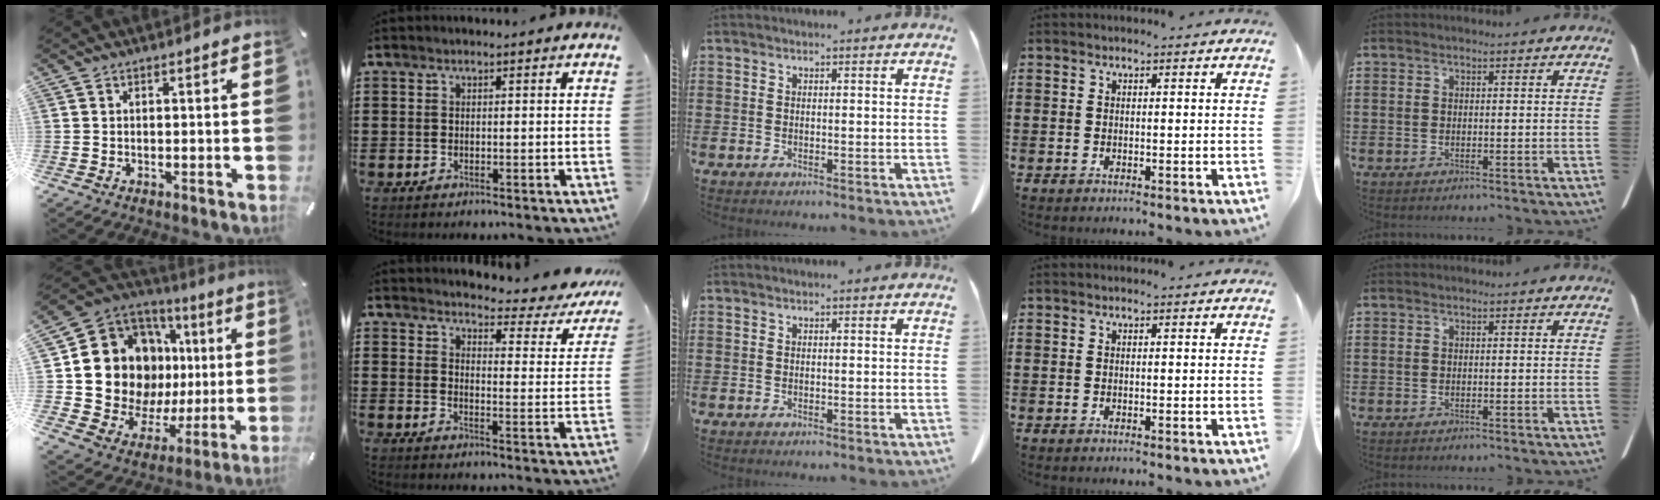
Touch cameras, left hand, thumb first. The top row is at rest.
{"thumb": {"total": 17.8, "force": [4.0, 14.6, 9.4], "torque": [-0.169, -0.052, 0.095]}, "index": {"total": 3.3, "force": [3.2, 0.2, 1.1], "torque": [-0.027, -0.034, 0.044]}}